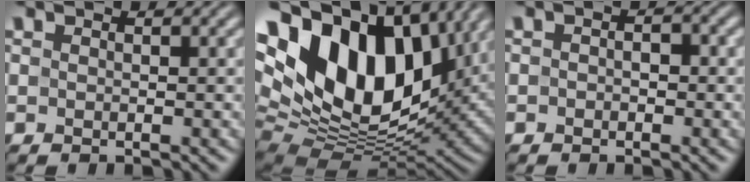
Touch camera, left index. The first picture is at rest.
{"total": 19.0, "force": [6.9, 11.5, 13.4], "torque": [-0.266, 0.033, 0.116]}
{"total": 1.3, "force": [-0.4, 0.8, 0.9], "torque": [-0.017, 0.002, -0.009]}